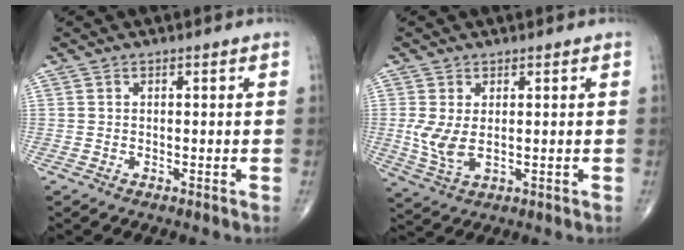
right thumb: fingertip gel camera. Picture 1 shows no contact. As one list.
[{"total": 5.6, "force": [0.3, 2.9, 4.8], "torque": [-0.107, -0.009, 0.015]}]